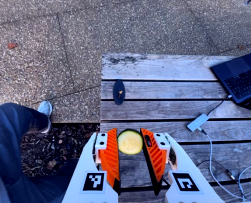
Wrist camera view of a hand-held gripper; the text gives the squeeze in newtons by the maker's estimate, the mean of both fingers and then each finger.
{"total": 7.5, "left": 7.0, "right": 8.0}